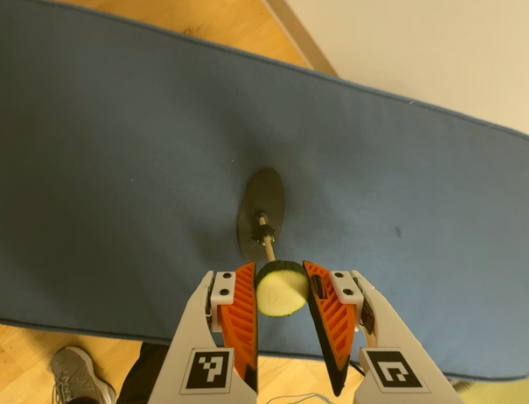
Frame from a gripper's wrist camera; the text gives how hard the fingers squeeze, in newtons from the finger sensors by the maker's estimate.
{"total": 8.0, "left": 7.8, "right": 8.3}